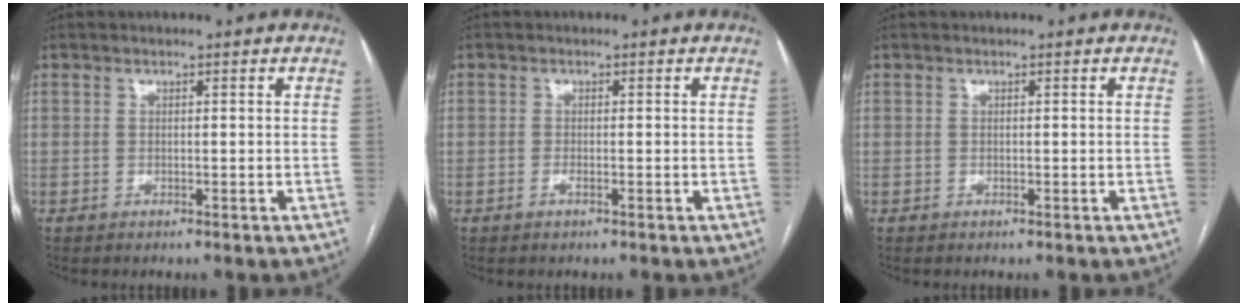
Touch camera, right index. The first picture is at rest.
{"total": 1.0, "force": [-0.5, 0.2, 0.9], "torque": [-0.019, -0.001, -0.008]}
{"total": 0.0}